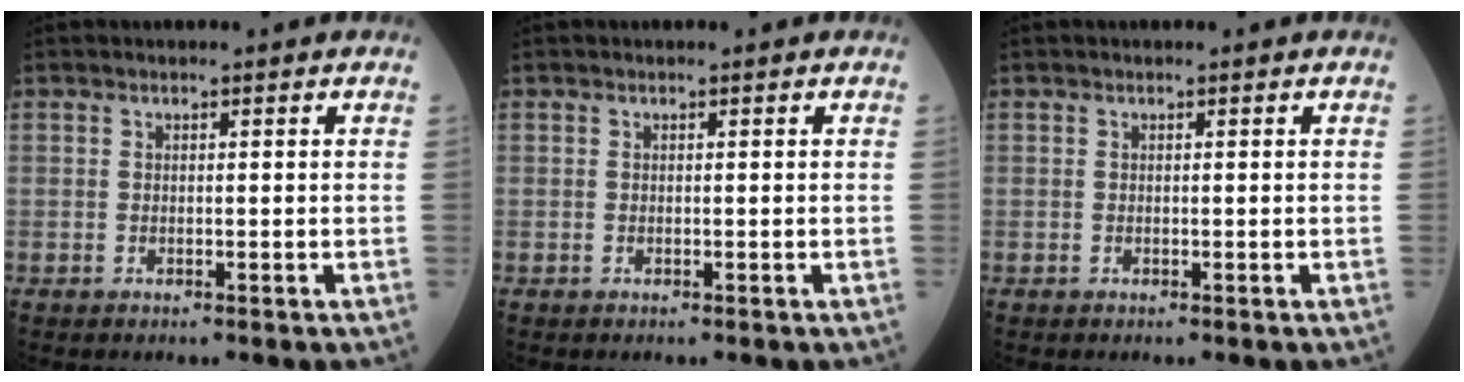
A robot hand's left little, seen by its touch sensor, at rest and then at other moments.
{"total": 0.0}
{"total": 0.0}